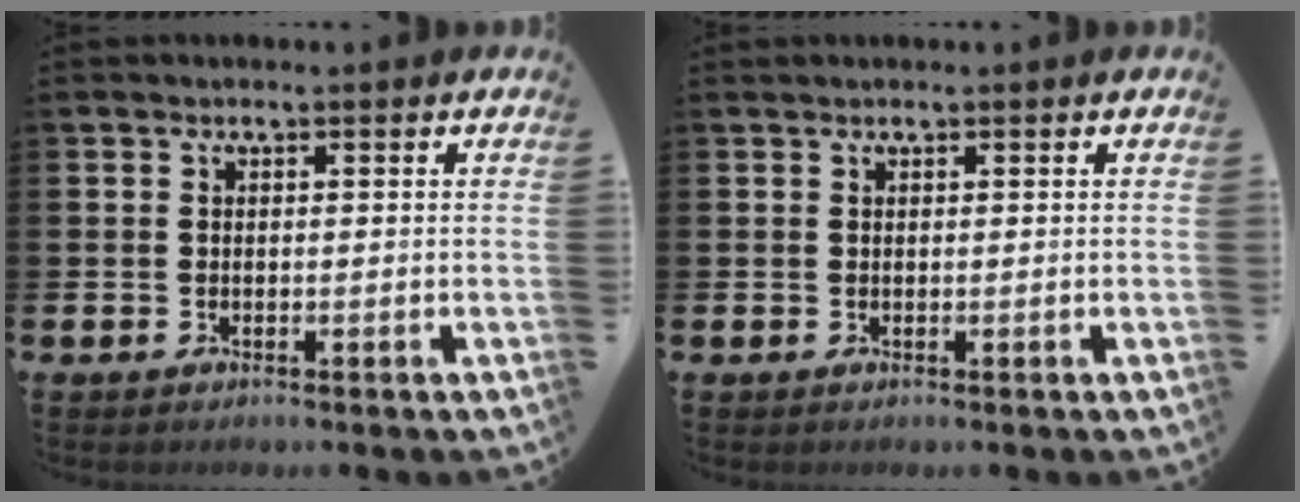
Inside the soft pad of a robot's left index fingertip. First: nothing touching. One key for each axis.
{"total": 0.0}